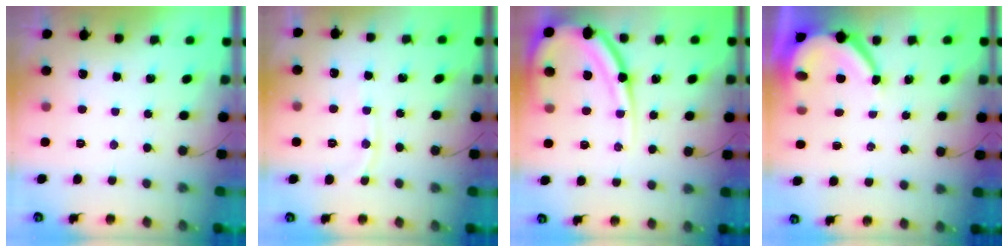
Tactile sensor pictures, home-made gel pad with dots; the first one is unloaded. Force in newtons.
{"total": 4.9, "press": 4.9, "slide": 0.6}
{"total": 15.3, "press": 15.2, "slide": 1.5}
{"total": 7.4, "press": 7.4, "slide": 0.8}